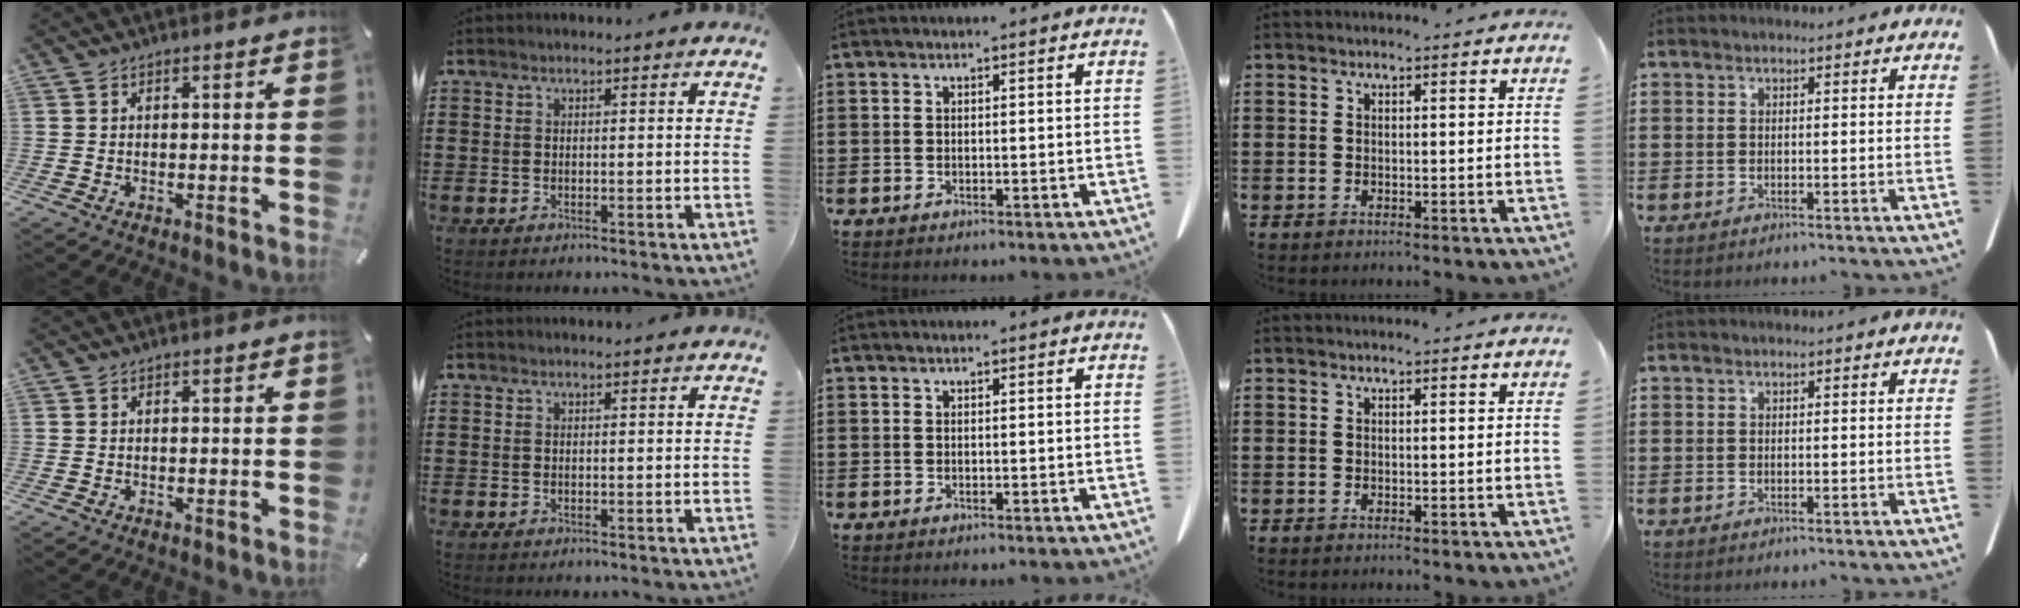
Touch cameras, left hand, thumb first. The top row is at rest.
{}